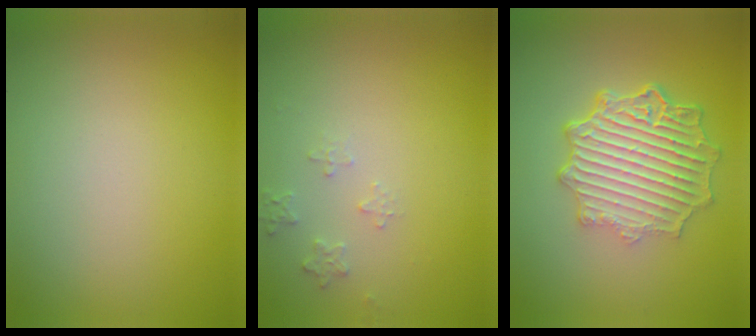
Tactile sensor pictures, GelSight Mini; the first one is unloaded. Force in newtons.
{"total": 1.3, "press": 1.3, "slide": 0.2}
{"total": 7.0, "press": 5.3, "slide": 4.6}